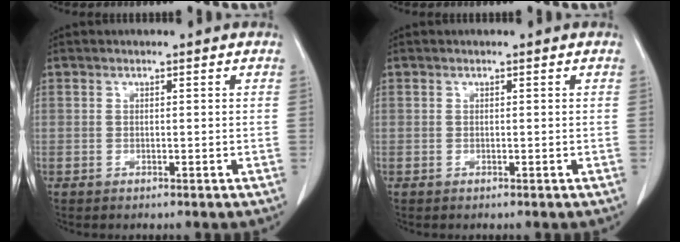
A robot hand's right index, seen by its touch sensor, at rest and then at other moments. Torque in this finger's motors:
{"motor_torque": [-0.01, 0.01, 0.00, 0.00]}